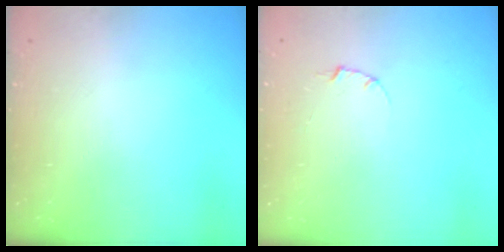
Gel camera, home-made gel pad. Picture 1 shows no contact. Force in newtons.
{"total": 1.0, "press": 1.0, "slide": 0.3}